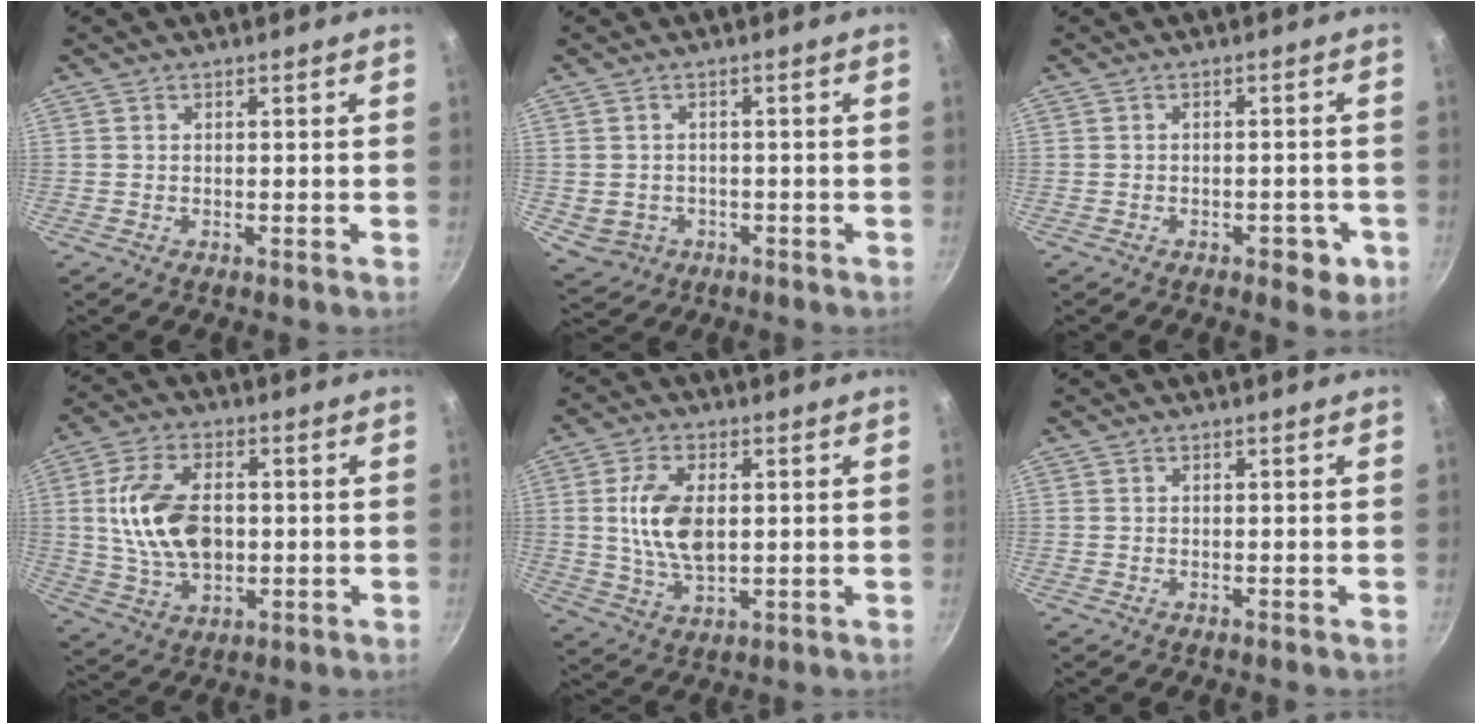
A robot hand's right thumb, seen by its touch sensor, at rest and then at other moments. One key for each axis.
{"total": 4.7, "fx": -1.3, "fy": 4.3, "fz": 1.5, "tx": -0.020, "ty": 0.008, "tz": -0.010}
{"total": 4.3, "fx": -2.1, "fy": 2.2, "fz": 3.1, "tx": -0.021, "ty": 0.012, "tz": -0.024}
{"total": 14.5, "fx": 0.9, "fy": 8.8, "fz": 11.4, "tx": -0.203, "ty": 0.003, "tz": 0.021}
{"total": 10.8, "fx": 1.2, "fy": 5.8, "fz": 9.0, "tx": -0.172, "ty": -0.008, "tz": 0.028}
{"total": 0.0}